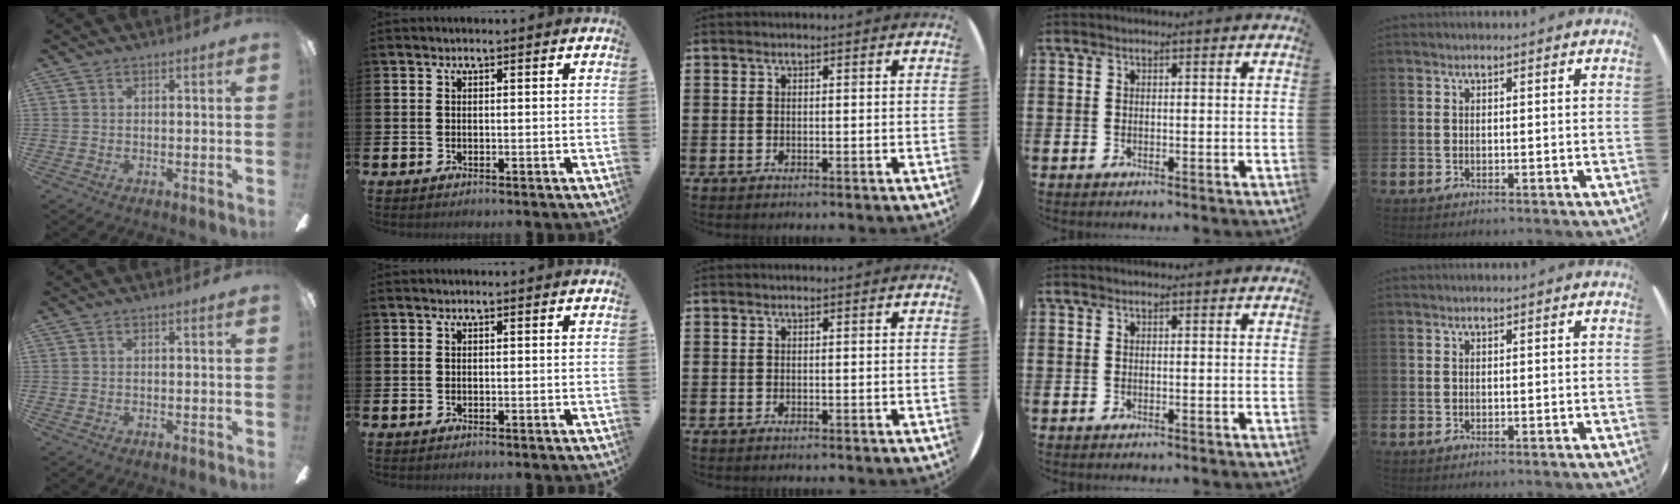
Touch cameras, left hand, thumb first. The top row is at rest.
{}